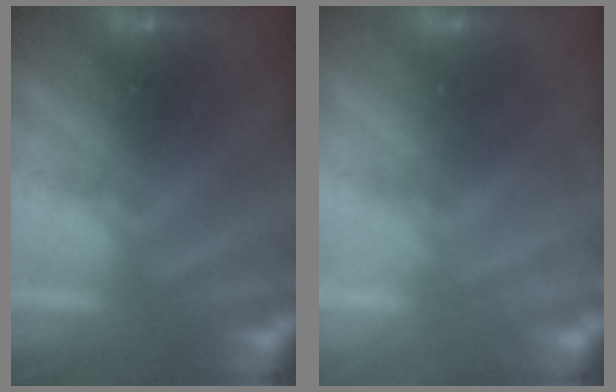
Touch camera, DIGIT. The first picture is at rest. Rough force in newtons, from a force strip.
{"total": 2.3}